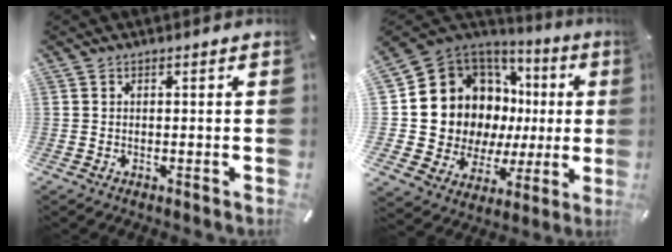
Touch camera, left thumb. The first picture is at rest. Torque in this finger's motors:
{"motor_torque": [2.48, 2.53, 0.89, -0.44, 0.23]}